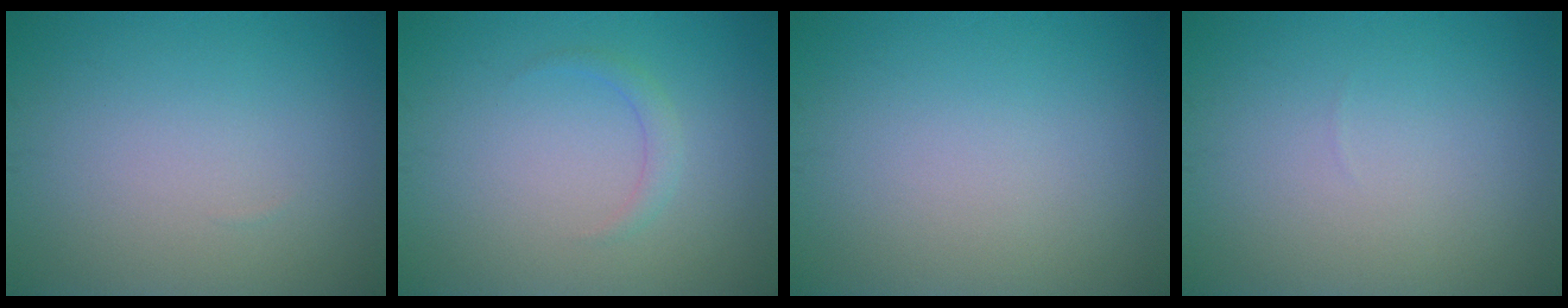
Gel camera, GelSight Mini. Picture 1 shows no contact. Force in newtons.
{"total": 0.8, "press": 0.8, "slide": 0.0}
{"total": 0.0}
{"total": 0.0}